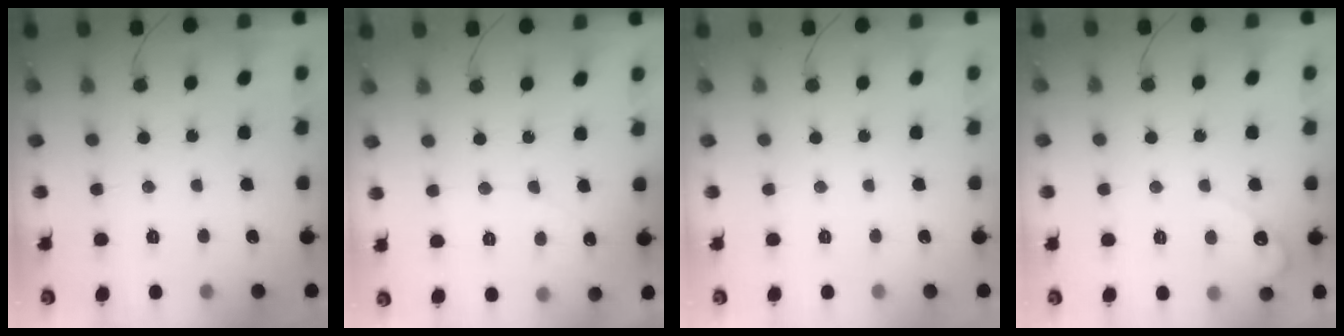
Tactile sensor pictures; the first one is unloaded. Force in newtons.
{"total": 3.0, "press": 3.0, "slide": 0.1}
{"total": 0.0}
{"total": 3.0, "press": 3.0, "slide": 0.2}